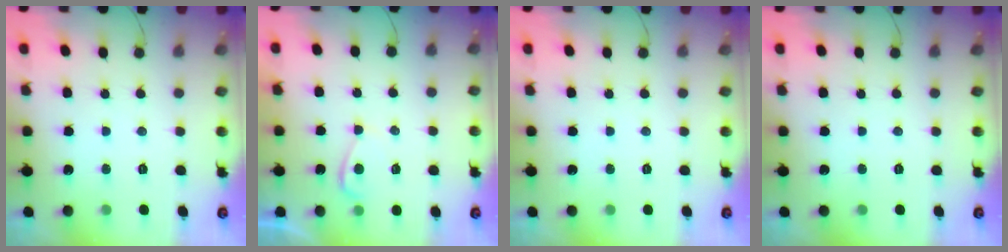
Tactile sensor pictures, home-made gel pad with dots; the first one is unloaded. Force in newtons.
{"total": 2.1, "press": 2.0, "slide": 0.5}
{"total": 0.0}
{"total": 0.0}